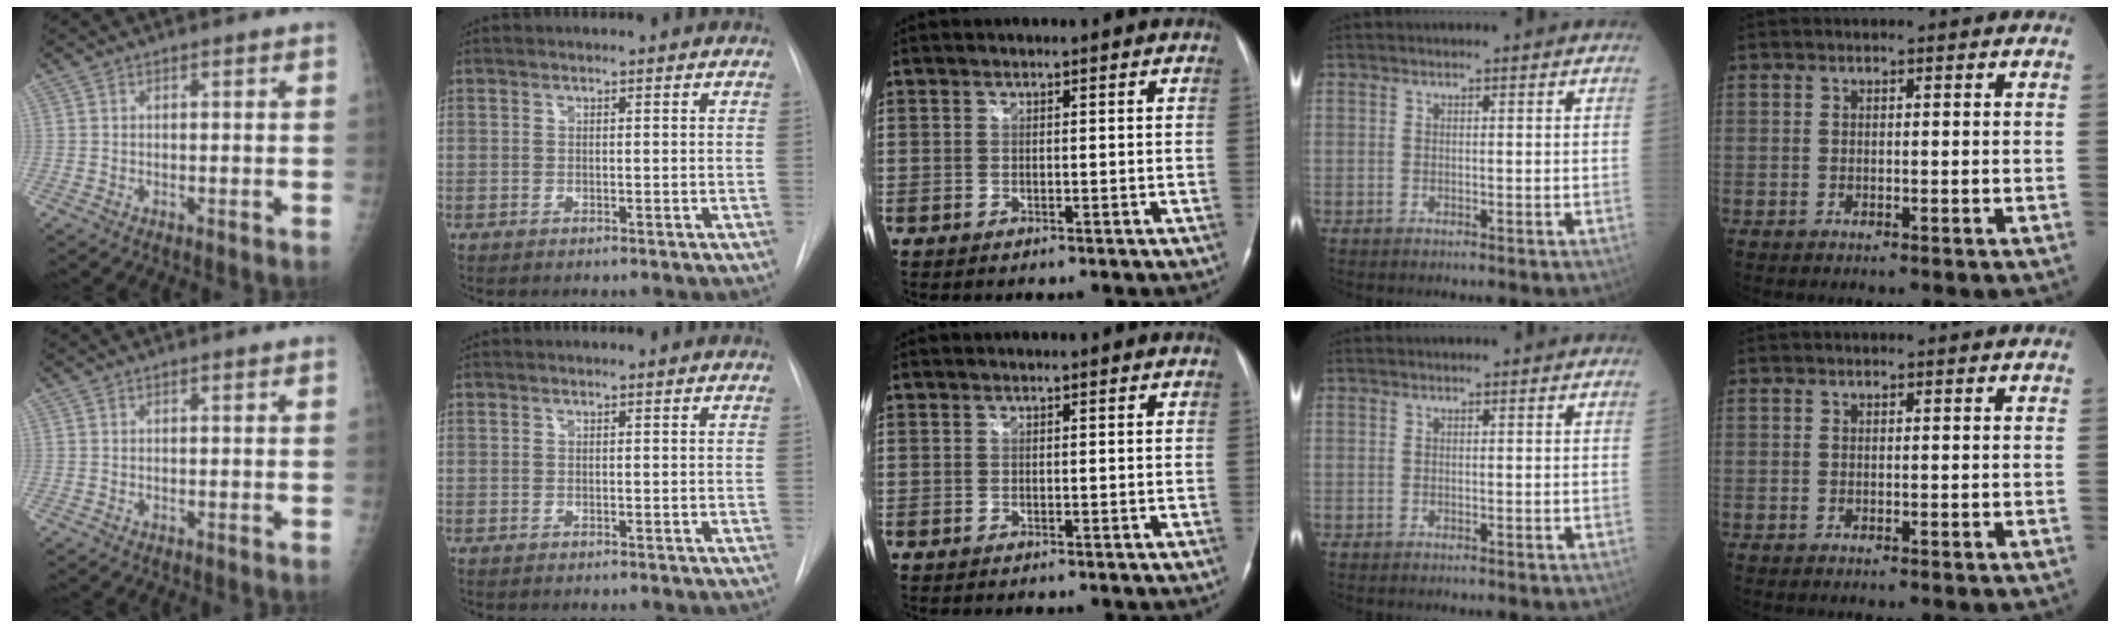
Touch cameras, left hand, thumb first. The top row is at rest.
{}